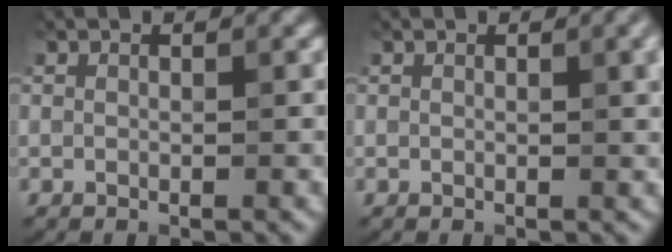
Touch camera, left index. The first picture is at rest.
{"total": 2.2, "force": [0.7, 0.7, 2.0], "torque": [-0.018, 0.006, 0.008]}